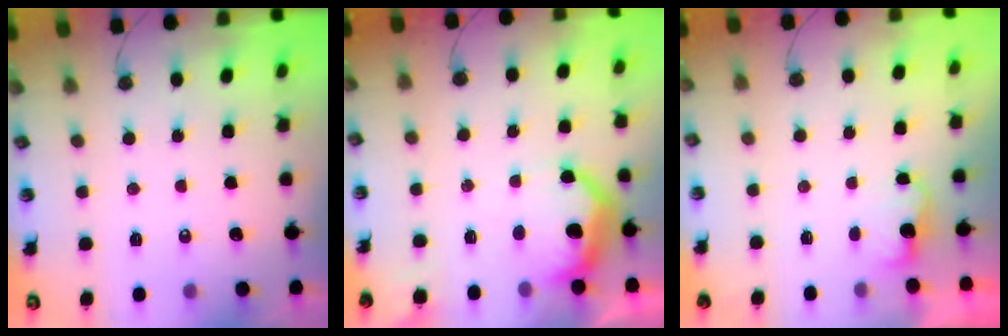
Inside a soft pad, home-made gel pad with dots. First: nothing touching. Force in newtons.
{"total": 11.3, "press": 11.2, "slide": 0.7}
{"total": 1.6, "press": 1.4, "slide": 0.8}